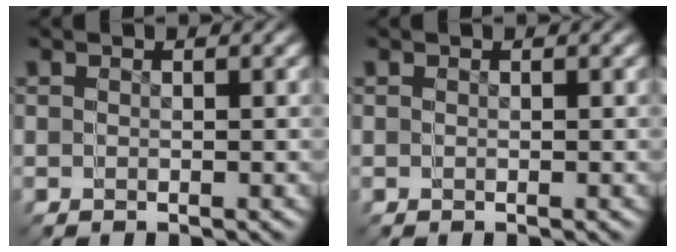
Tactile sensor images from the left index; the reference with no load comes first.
{"total": 0.0}